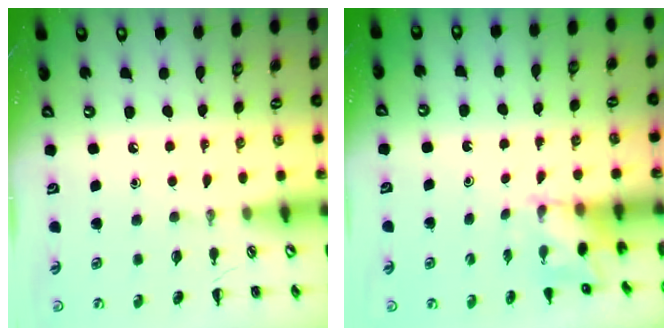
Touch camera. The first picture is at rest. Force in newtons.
{"total": 2.4, "press": 2.3, "slide": 0.8}